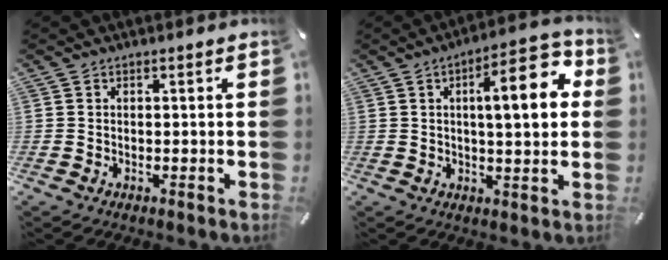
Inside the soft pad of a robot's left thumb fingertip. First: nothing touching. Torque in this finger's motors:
{"motor_torque": [0.55, 0.67, 1.54, -0.79, 0.17]}